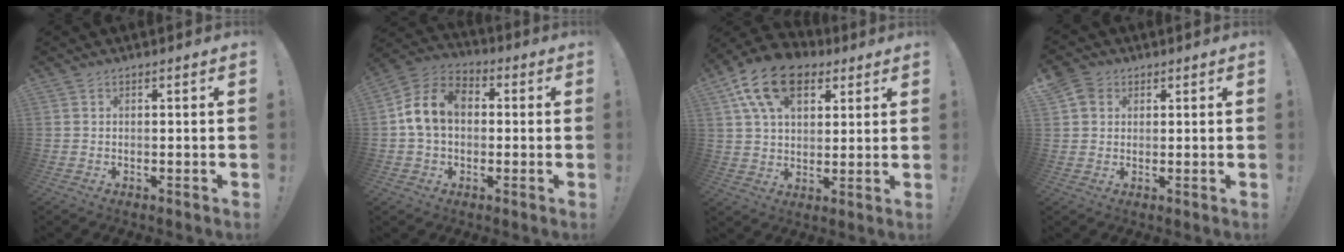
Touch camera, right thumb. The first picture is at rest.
{"total": 12.0, "force": [1.6, 8.7, 8.1], "torque": [-0.153, 0.022, 0.034]}
{"total": 16.4, "force": [8.1, 10.2, 10.0], "torque": [-0.177, -0.028, 0.149]}
{"total": 4.4, "force": [1.9, 3.7, 1.4], "torque": [-0.022, -0.001, 0.036]}